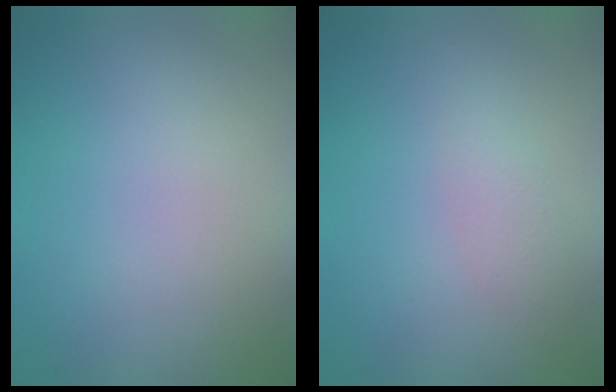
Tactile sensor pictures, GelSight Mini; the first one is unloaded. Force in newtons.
{"total": 1.3, "press": 1.3, "slide": 0.0}